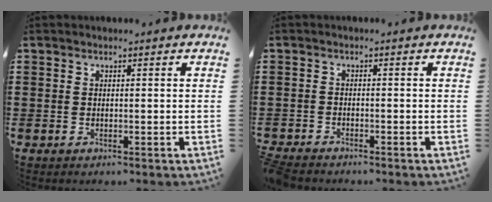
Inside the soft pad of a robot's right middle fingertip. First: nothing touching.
{"total": 1.9, "force": [-1.9, 0.2, 0.1], "torque": [-0.013, -0.003, -0.043]}